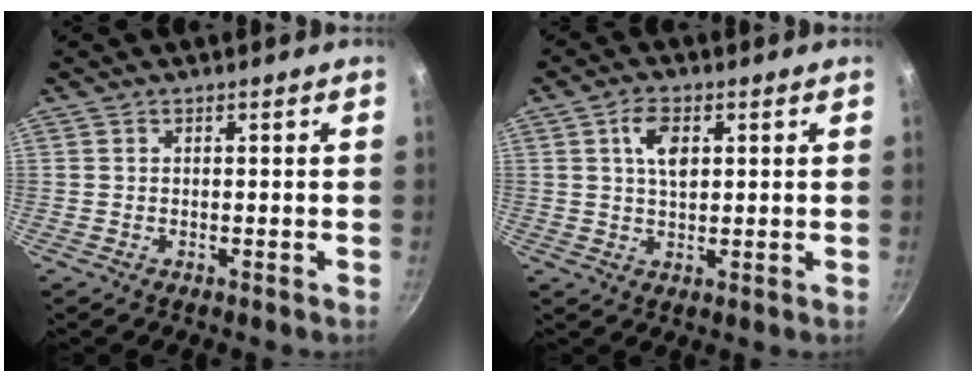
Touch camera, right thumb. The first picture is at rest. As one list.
[{"total": 5.5, "force": [1.7, 3.1, 4.2], "torque": [-0.068, -0.001, 0.030]}]